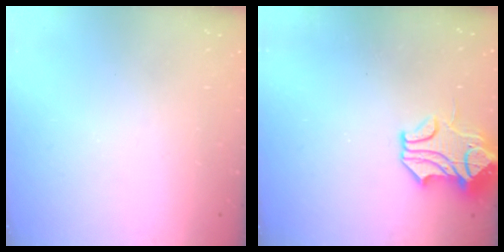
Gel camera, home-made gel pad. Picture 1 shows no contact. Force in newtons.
{"total": 2.2, "press": 1.6, "slide": 1.6}